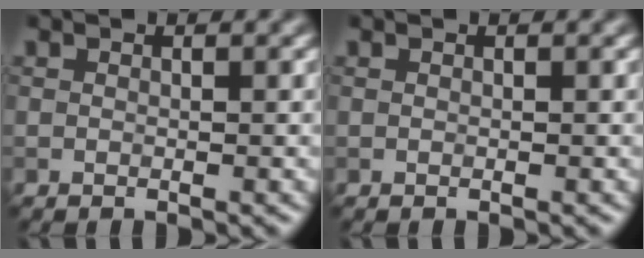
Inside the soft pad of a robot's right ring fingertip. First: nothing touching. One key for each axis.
{"total": 0.0}